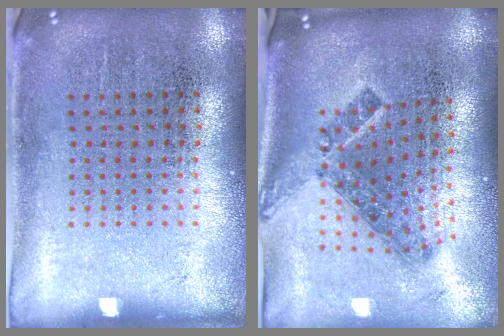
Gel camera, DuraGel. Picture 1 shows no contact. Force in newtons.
{"total": 1.5, "press": 1.1, "slide": 1.0}